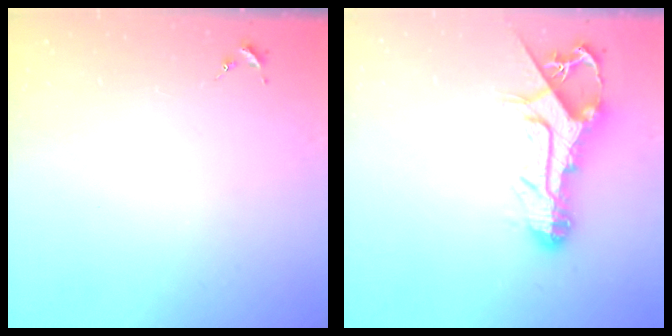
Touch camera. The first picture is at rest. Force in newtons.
{"total": 13.4, "press": 13.3, "slide": 1.3}